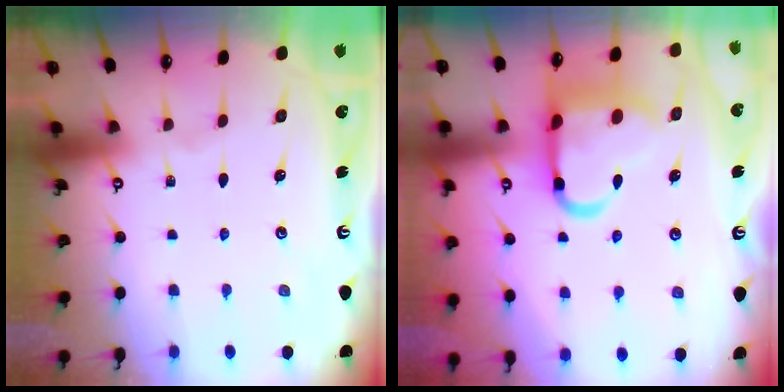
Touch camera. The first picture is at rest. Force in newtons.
{"total": 14.8, "press": 14.7, "slide": 1.7}